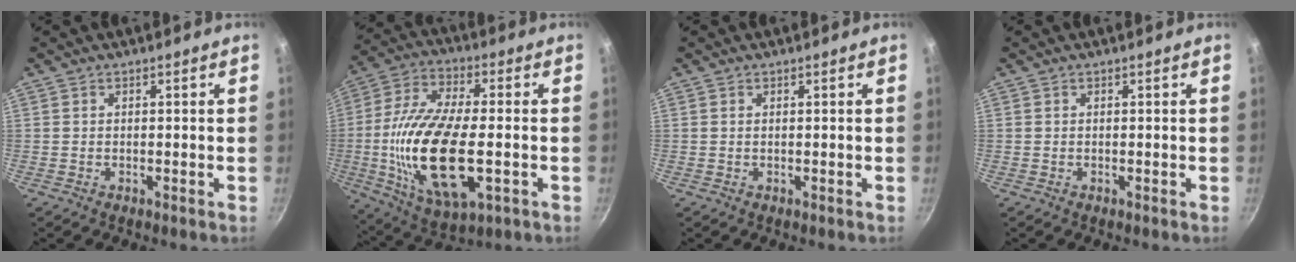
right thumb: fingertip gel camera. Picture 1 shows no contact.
{"total": 22.3, "force": [-3.3, 9.6, 19.8], "torque": [-0.403, 0.003, -0.047]}
{"total": 0.0}
{"total": 0.0}